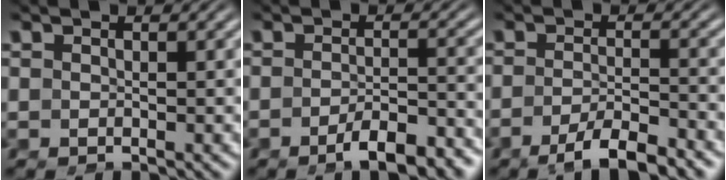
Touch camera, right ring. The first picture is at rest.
{"total": 4.7, "force": [-3.9, 0.5, 2.6], "torque": [-0.026, -0.005, -0.064]}
{"total": 4.2, "force": [-3.2, 0.2, 2.6], "torque": [-0.027, -0.007, -0.051]}